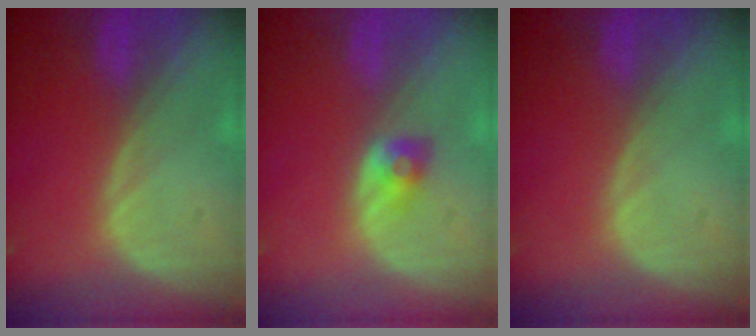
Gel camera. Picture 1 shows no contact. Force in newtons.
{"total": 2.6, "press": 2.4, "slide": 1.0}
{"total": 0.0}